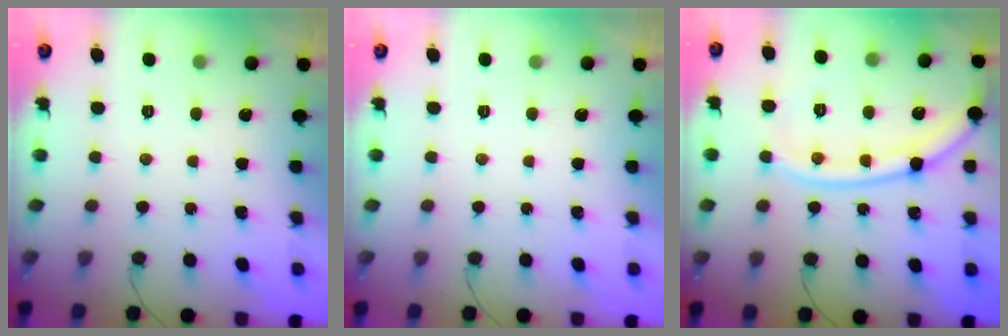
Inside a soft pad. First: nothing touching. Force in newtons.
{"total": 0.0}
{"total": 15.4, "press": 15.3, "slide": 1.5}